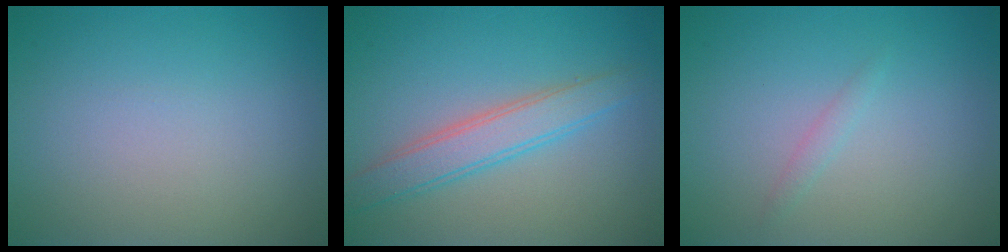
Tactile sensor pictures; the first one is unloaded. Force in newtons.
{"total": 3.4, "press": 3.4, "slide": 0.1}
{"total": 0.8, "press": 0.8, "slide": 0.1}